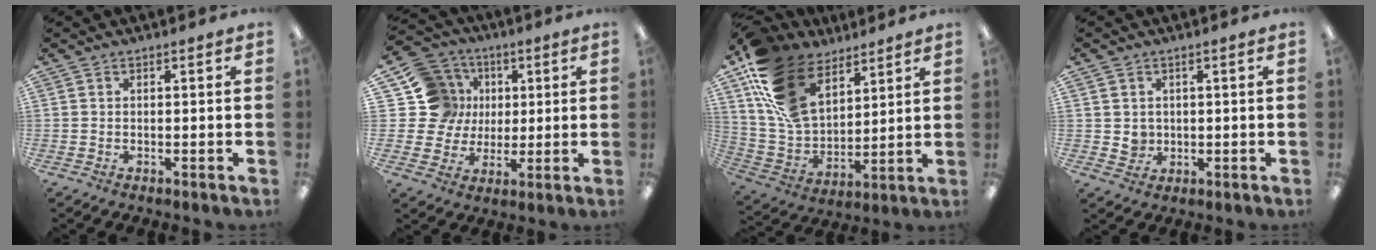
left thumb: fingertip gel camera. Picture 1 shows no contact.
{"total": 14.7, "force": [3.5, 13.7, 4.0], "torque": [-0.074, -0.007, 0.080]}
{"total": 19.3, "force": [11.6, 11.9, 9.8], "torque": [-0.225, -0.050, 0.224]}
{"total": 3.2, "force": [0.6, 3.1, 0.6], "torque": [-0.009, 0.001, 0.012]}